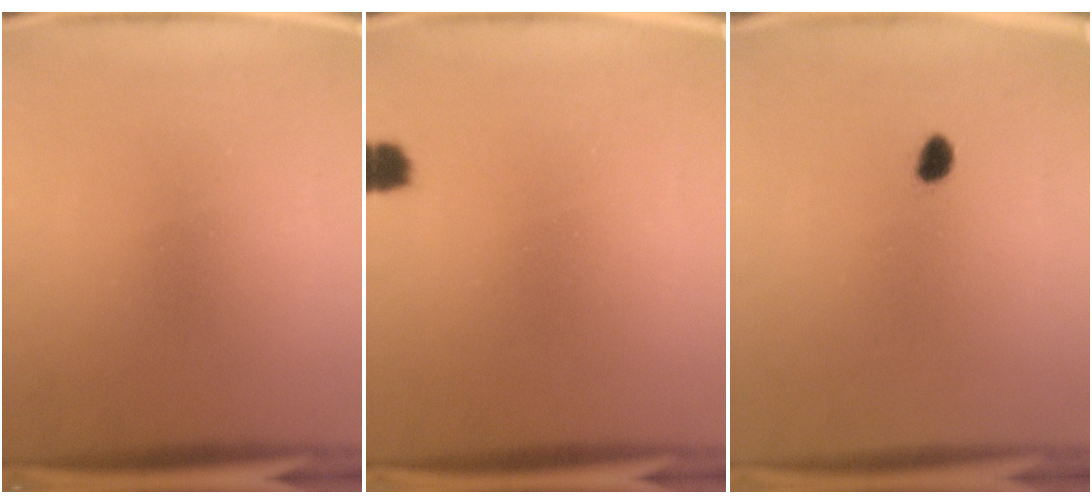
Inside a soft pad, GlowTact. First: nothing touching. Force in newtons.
{"total": 2.2}
{"total": 2.0}